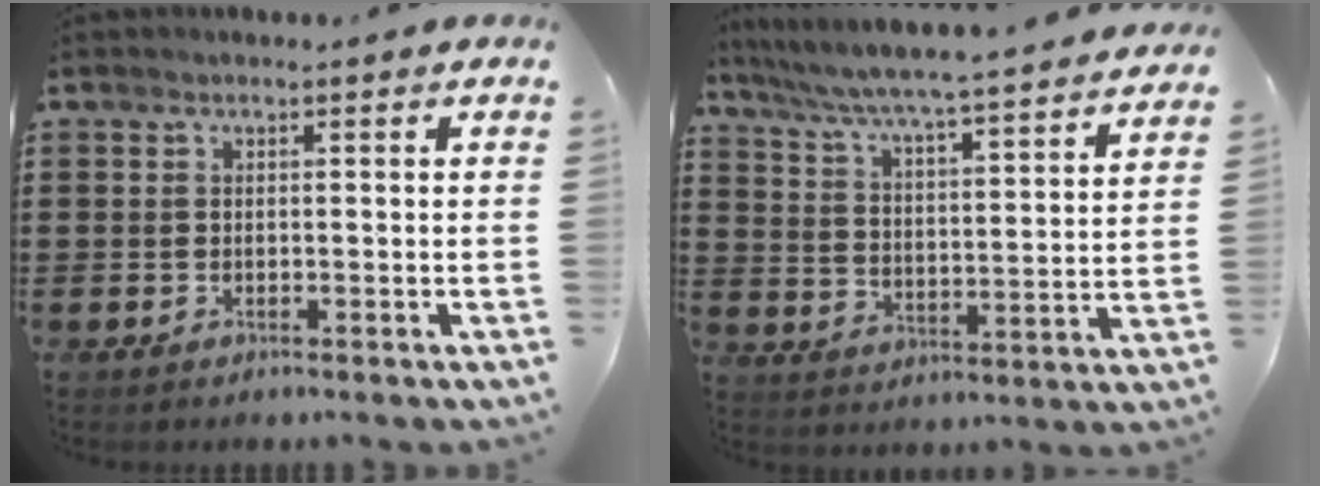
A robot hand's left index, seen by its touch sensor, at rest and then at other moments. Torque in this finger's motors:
{"motor_torque": [2.14, 0.00, 0.59, 0.21]}